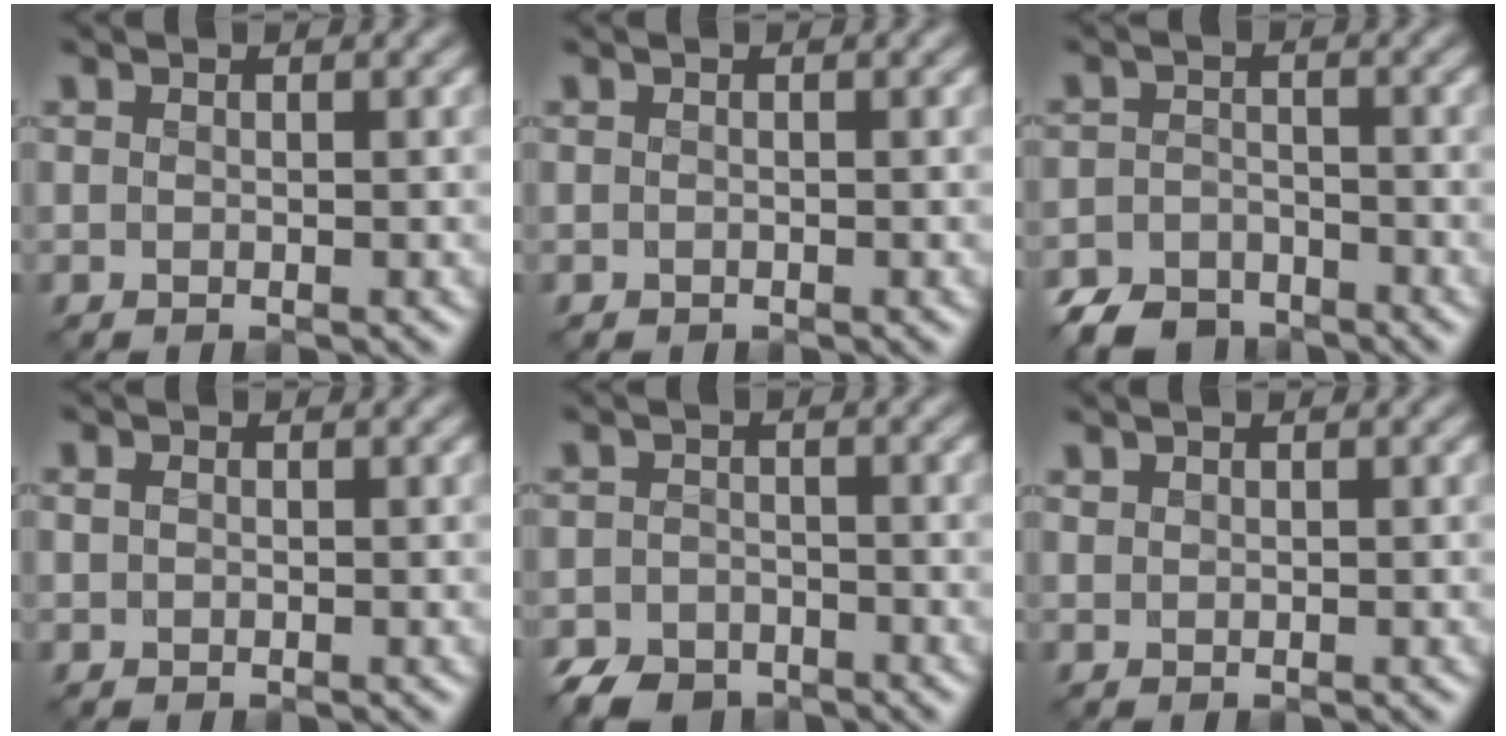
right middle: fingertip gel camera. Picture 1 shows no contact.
{"total": 0.0}
{"total": 4.4, "force": [-3.7, 2.1, 1.1], "torque": [-0.021, -0.005, -0.072]}
{"total": 0.8, "force": [0.2, 0.7, 0.3], "torque": [-0.007, 0.001, 0.001]}
{"total": 3.8, "force": [-3.1, 2.0, 1.1], "torque": [-0.019, -0.005, -0.061]}
{"total": 0.5, "force": [0.5, 0.2, 0.0], "torque": [-0.001, 0.001, 0.014]}